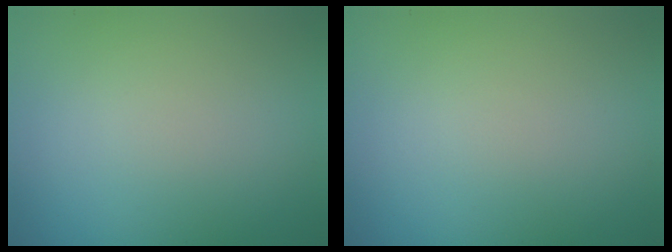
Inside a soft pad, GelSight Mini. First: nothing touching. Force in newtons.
{"total": 0.0}